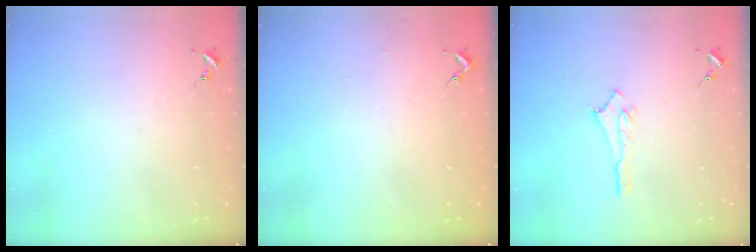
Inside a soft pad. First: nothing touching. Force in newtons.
{"total": 1.3, "press": 1.3, "slide": 0.1}
{"total": 2.8, "press": 2.8, "slide": 0.2}